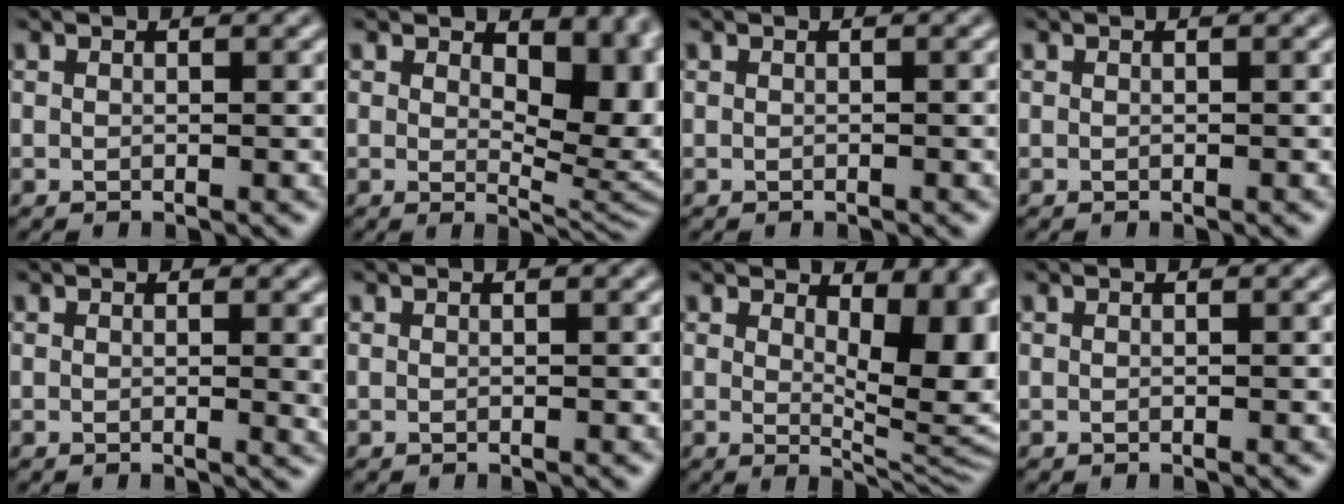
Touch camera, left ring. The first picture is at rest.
{"total": 8.2, "force": [1.7, 4.7, 6.5], "torque": [-0.089, -0.016, 0.034]}
{"total": 0.0}
{"total": 0.0}
{"total": 1.9, "force": [0.3, 0.5, 1.8], "torque": [-0.016, -0.003, 0.001]}
{"total": 0.0}
{"total": 9.2, "force": [2.2, 4.2, 7.9], "torque": [-0.080, -0.007, 0.039]}
{"total": 0.0}